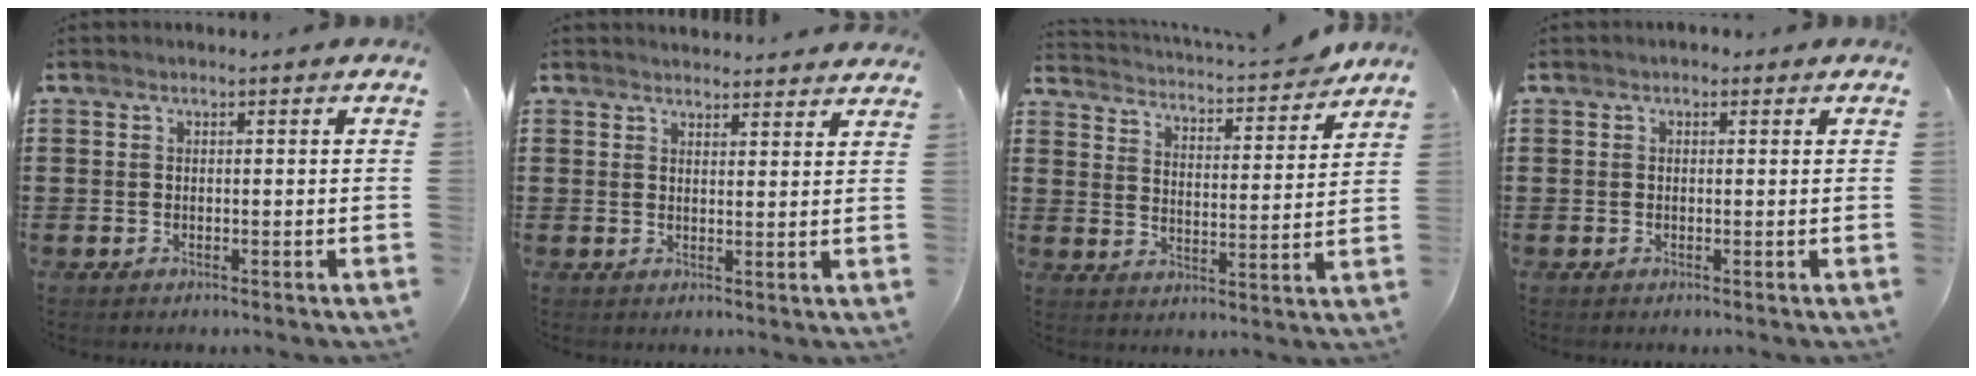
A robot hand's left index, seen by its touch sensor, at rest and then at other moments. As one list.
[{"total": 2.3, "force": [2.3, 0.0, -0.2], "torque": [-0.003, -0.004, 0.044]}, {"total": 3.5, "force": [3.4, 0.0, 0.7], "torque": [-0.036, -0.030, 0.051]}, {"total": 0.6, "force": [0.1, 0.5, 0.3], "torque": [-0.007, 0.006, 0.002]}]